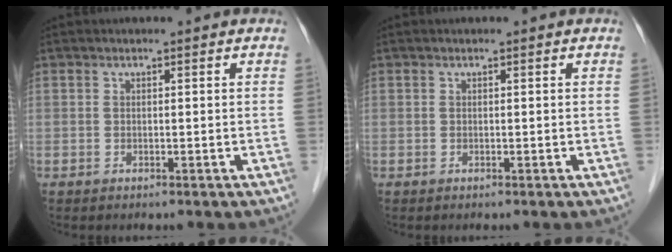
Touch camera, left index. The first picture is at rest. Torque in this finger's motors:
{"motor_torque": [0.00, 0.00, 0.00, 0.00]}